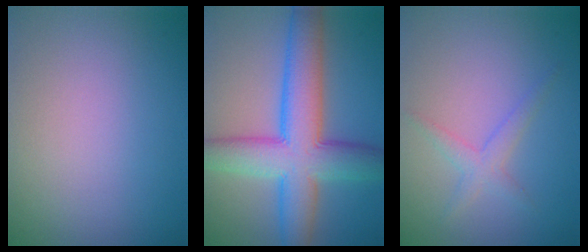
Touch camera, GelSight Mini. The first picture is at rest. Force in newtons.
{"total": 9.3, "press": 9.3, "slide": 0.2}
{"total": 1.8, "press": 1.8, "slide": 0.0}